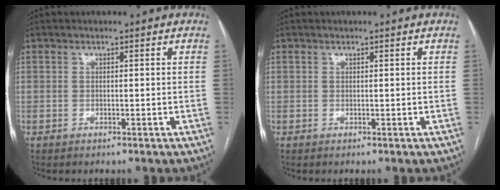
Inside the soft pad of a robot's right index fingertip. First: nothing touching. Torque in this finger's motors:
{"motor_torque": [-0.04, -0.03, 0.01, 0.00]}